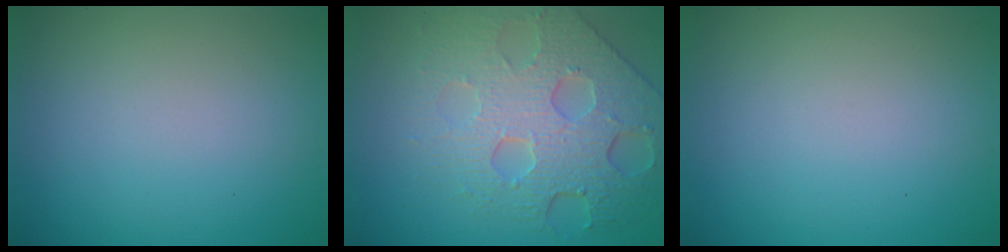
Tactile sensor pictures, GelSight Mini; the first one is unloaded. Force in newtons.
{"total": 7.9, "press": 5.6, "slide": 5.6}
{"total": 0.0}